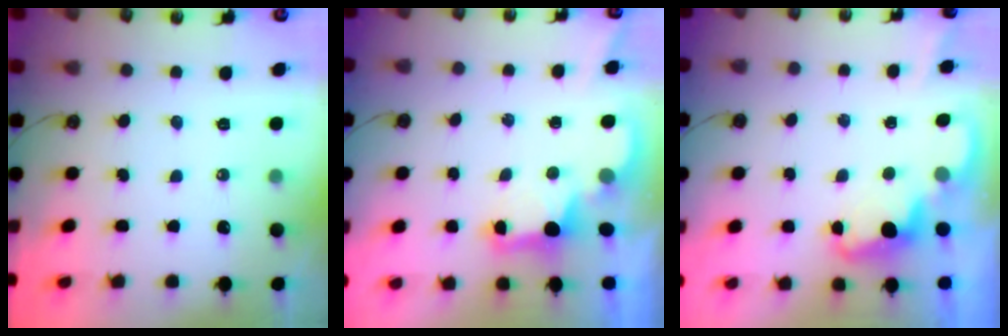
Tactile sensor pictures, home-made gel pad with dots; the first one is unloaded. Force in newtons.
{"total": 2.2, "press": 2.1, "slide": 0.6}
{"total": 2.4, "press": 2.3, "slide": 0.5}